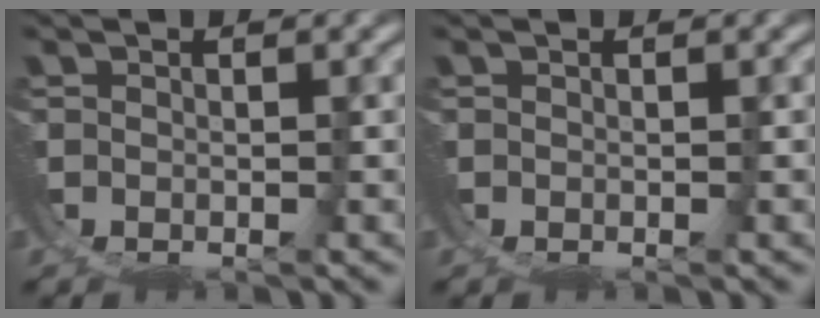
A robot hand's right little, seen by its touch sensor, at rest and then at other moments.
{"total": 0.0}